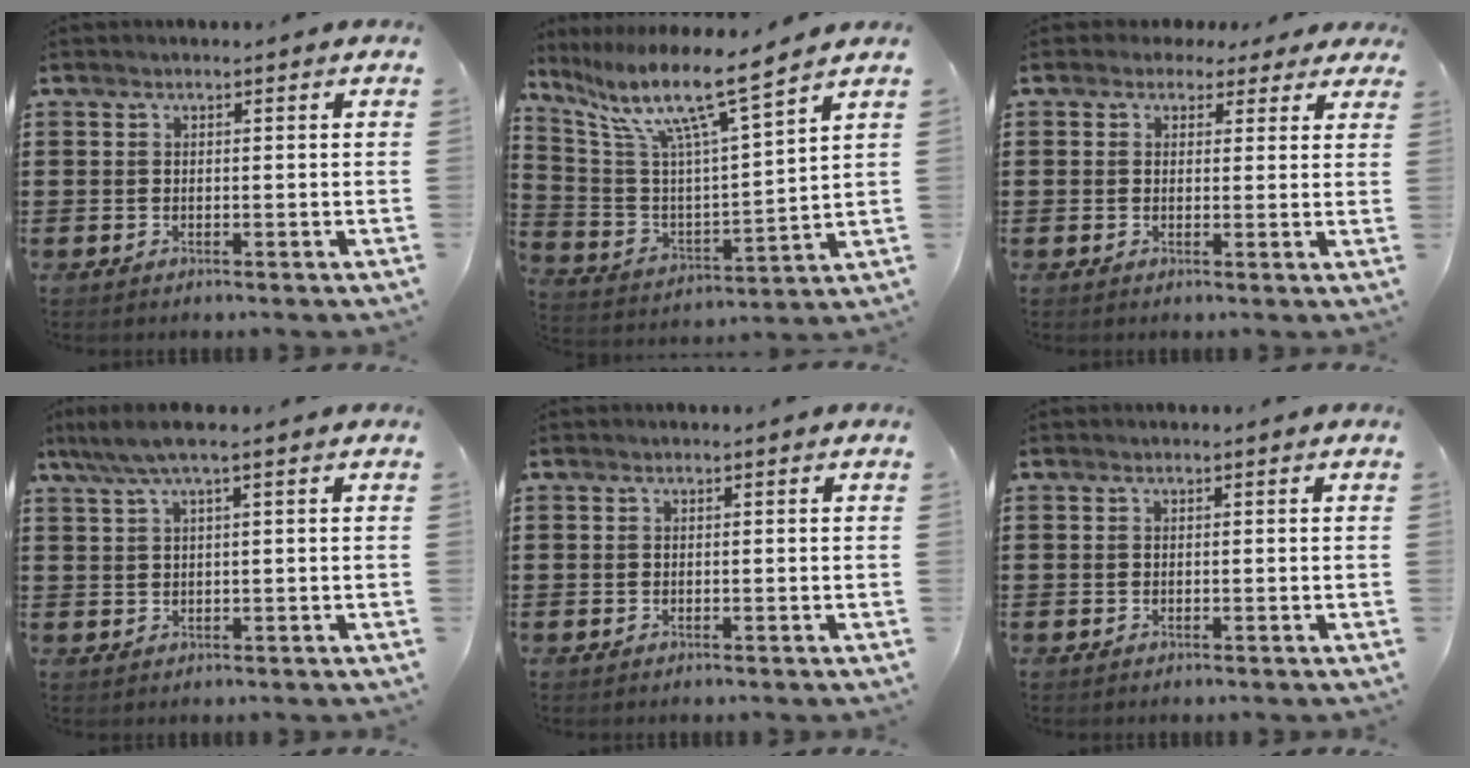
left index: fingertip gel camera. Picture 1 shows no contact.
{"total": 11.4, "force": [8.4, 0.8, 7.7], "torque": [-0.171, -0.055, 0.133]}
{"total": 2.6, "force": [1.6, 1.8, 0.7], "torque": [-0.025, 0.011, 0.029]}
{"total": 3.4, "force": [1.5, 0.2, 3.0], "torque": [-0.067, -0.001, 0.023]}
{"total": 0.0}
{"total": 0.0}